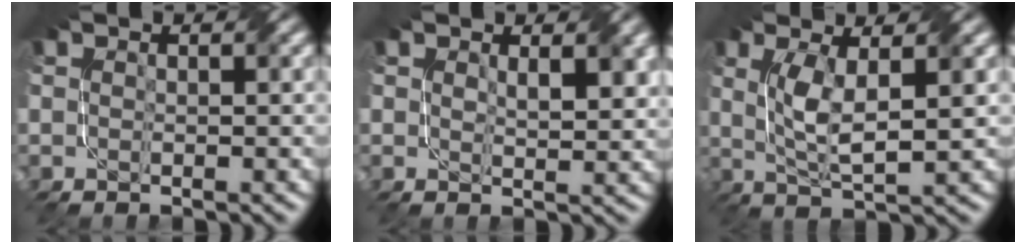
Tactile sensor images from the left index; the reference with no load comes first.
{"total": 2.6, "force": [1.3, 1.0, 2.0], "torque": [-0.029, -0.005, 0.026]}
{"total": 4.2, "force": [1.0, 1.1, 4.0], "torque": [-0.083, -0.002, 0.024]}